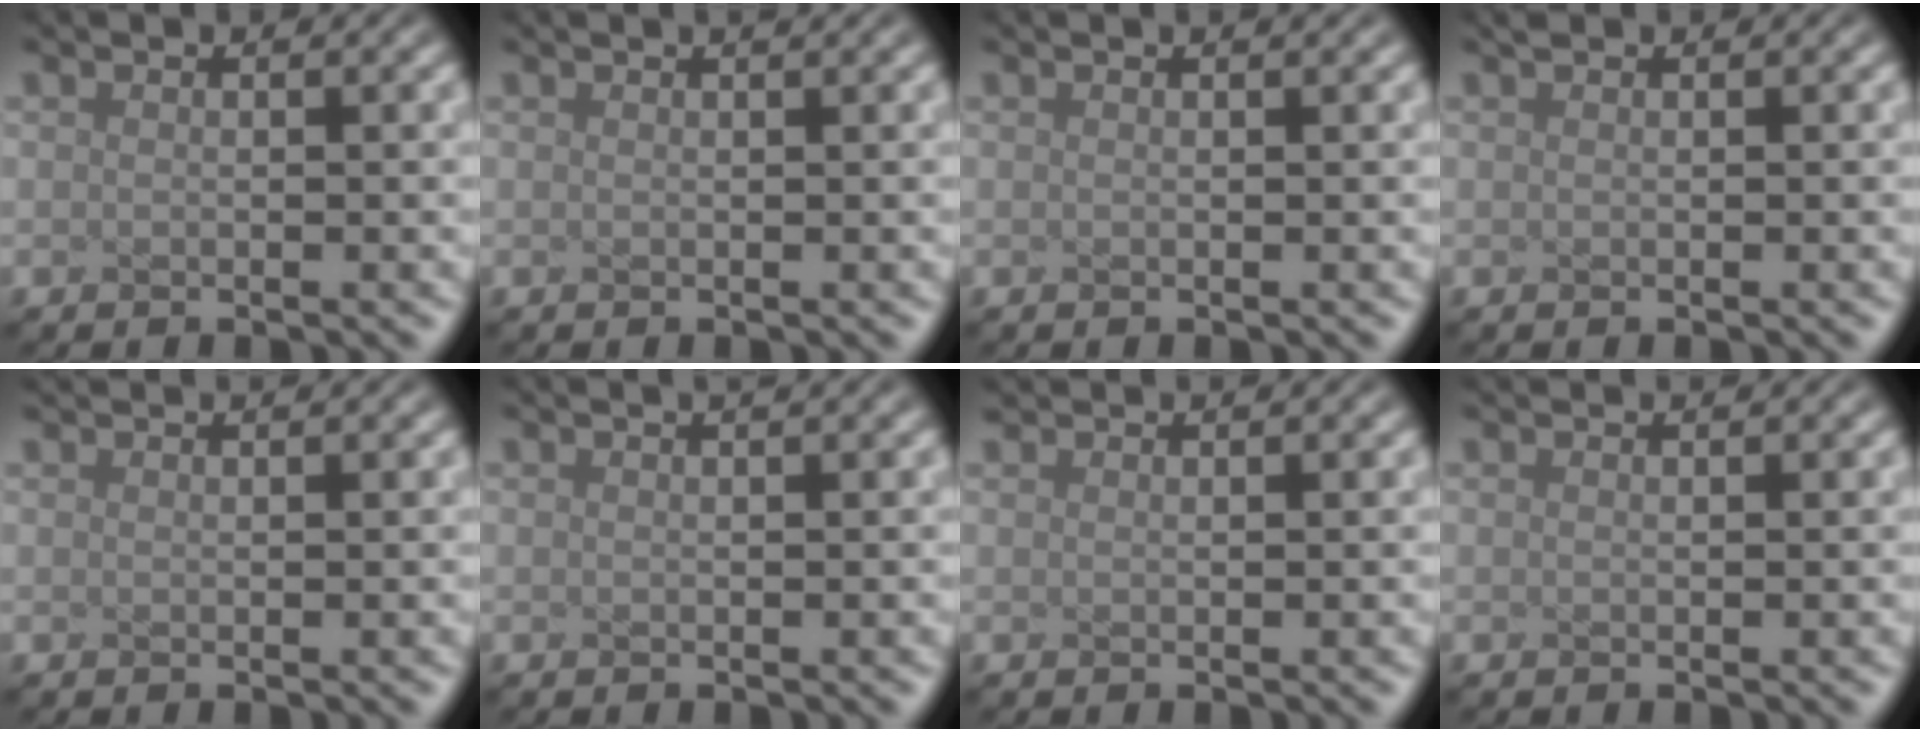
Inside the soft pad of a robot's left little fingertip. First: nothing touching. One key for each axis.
{"total": 1.1, "fx": 0.8, "fy": 0.4, "fz": 0.7, "tx": -0.004, "ty": 0.003, "tz": 0.002}
{"total": 0.7, "fx": 0.5, "fy": 0.3, "fz": 0.5, "tx": -0.003, "ty": 0.001, "tz": 0.003}
{"total": 0.5, "fx": 0.5, "fy": 0.1, "fz": 0.1, "tx": -0.004, "ty": 0.002, "tz": 0.008}
{"total": 1.8, "fx": 1.6, "fy": 0.4, "fz": 0.6, "tx": -0.002, "ty": 0.006, "tz": 0.009}
{"total": 2.0, "fx": 1.3, "fy": 0.8, "fz": 1.3, "tx": 0.001, "ty": 0.011, "tz": -0.009}
{"total": 1.6, "fx": 1.5, "fy": 0.2, "fz": 0.4, "tx": -0.003, "ty": 0.004, "tz": 0.015}
{"total": 1.4, "fx": 1.3, "fy": 0.4, "fz": 0.5, "tx": -0.003, "ty": 0.004, "tz": 0.004}